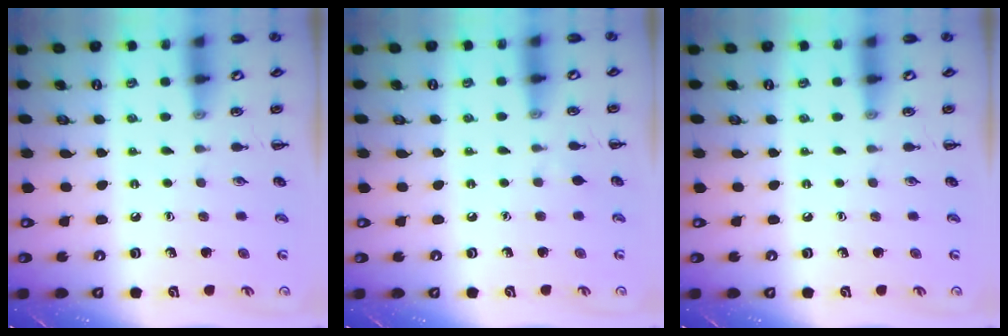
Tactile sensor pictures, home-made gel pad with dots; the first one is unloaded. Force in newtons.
{"total": 2.3, "press": 2.0, "slide": 1.0}
{"total": 0.0}